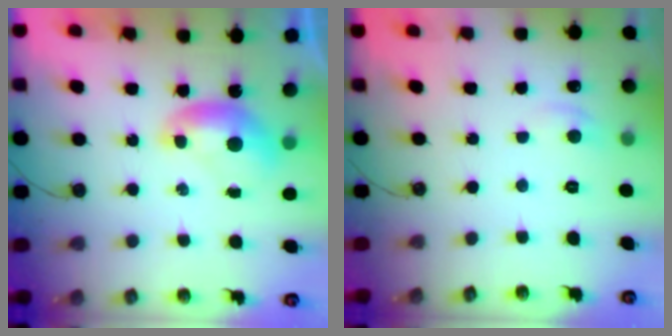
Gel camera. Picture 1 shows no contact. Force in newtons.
{"total": 1.0, "press": 0.6, "slide": 0.8}